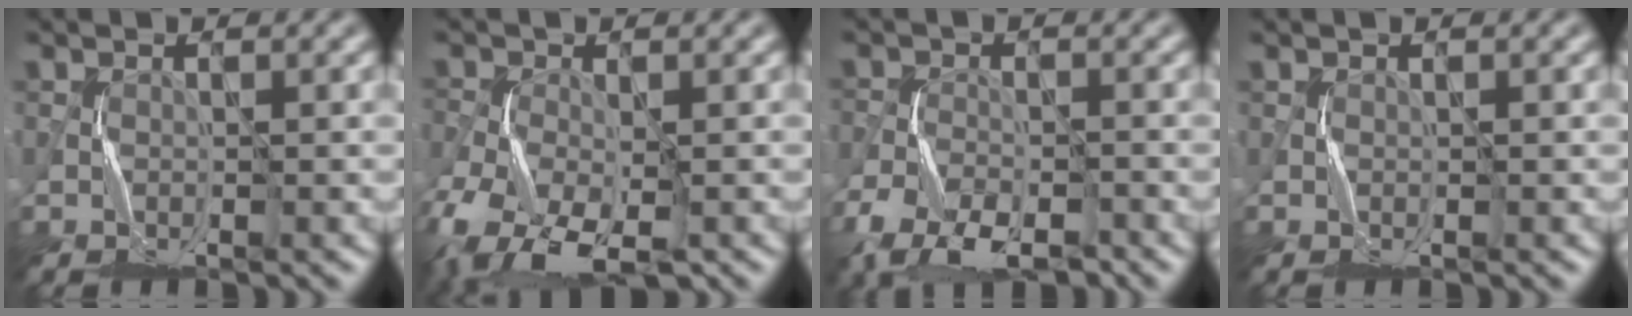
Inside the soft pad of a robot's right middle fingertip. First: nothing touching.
{"total": 9.8, "force": [-5.4, 5.0, 6.4], "torque": [-0.137, -0.038, -0.098]}
{"total": 7.6, "force": [-5.5, 3.4, 4.1], "torque": [-0.079, -0.017, -0.101]}
{"total": 0.0}